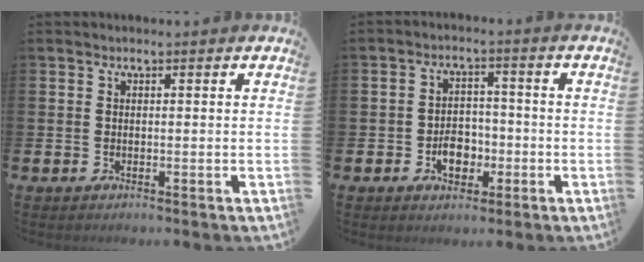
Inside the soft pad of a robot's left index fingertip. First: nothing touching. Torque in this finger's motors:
{"motor_torque": [1.11, 0.50, 0.22, 0.10]}